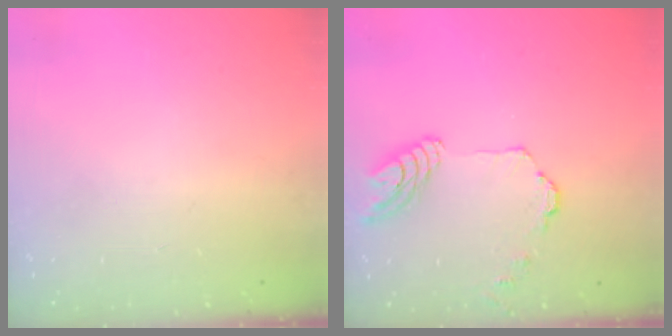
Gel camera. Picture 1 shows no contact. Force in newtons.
{"total": 10.8, "press": 10.7, "slide": 1.1}